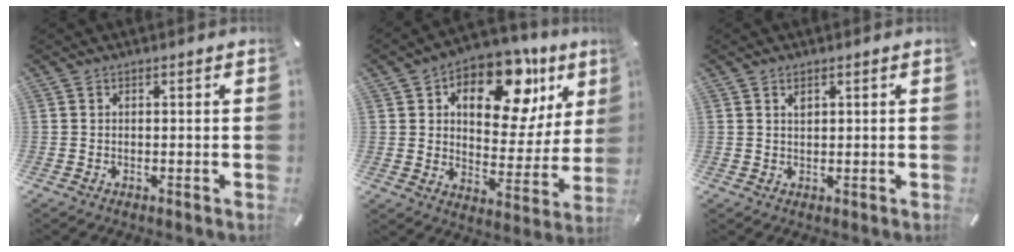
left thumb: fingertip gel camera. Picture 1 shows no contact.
{"total": 16.9, "force": [9.2, 9.9, 10.2], "torque": [-0.137, -0.060, 0.154]}
{"total": 1.4, "force": [0.8, 0.7, 0.9], "torque": [-0.020, 0.001, 0.014]}